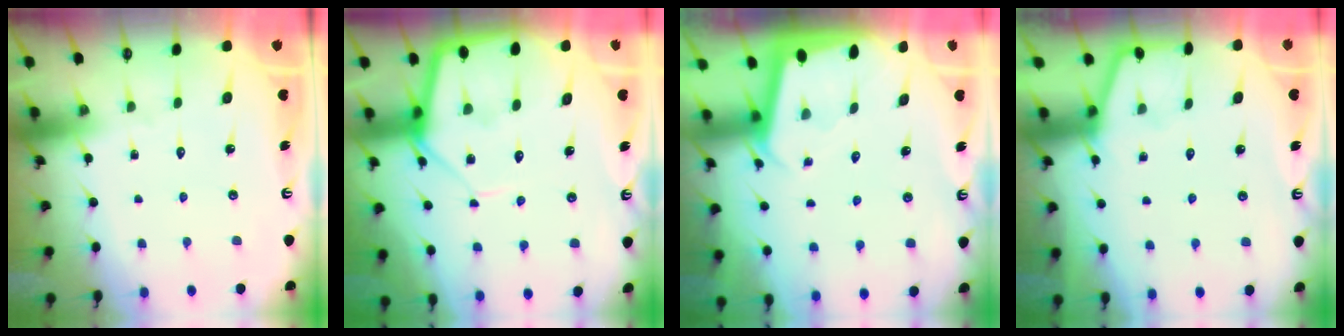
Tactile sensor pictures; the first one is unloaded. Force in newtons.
{"total": 10.5, "press": 10.5, "slide": 0.6}
{"total": 1.9, "press": 1.9, "slide": 0.1}
{"total": 2.7, "press": 2.7, "slide": 0.4}